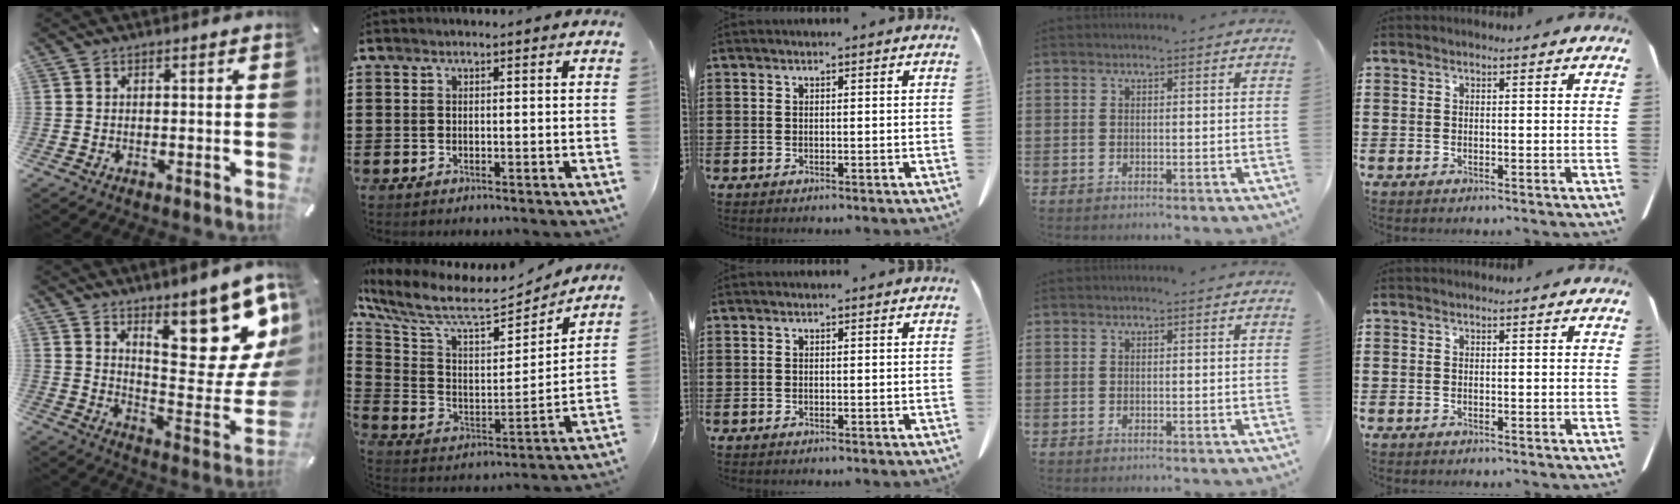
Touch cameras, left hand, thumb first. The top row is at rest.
{"thumb": {"total": 20.9, "force": [13.0, 7.5, 14.6], "torque": [-0.175, -0.112, 0.208]}, "index": {"total": 9.0, "force": [7.6, 2.0, 4.5], "torque": [-0.123, -0.050, 0.127]}}